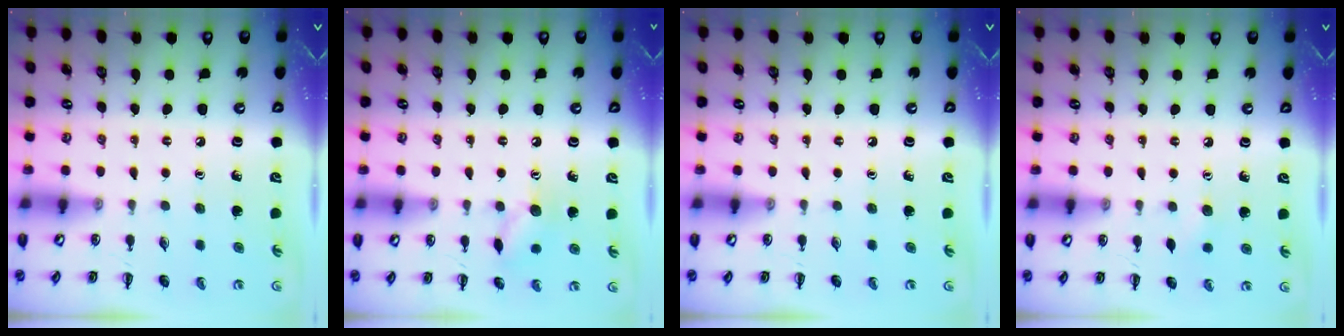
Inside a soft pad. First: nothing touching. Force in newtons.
{"total": 7.9, "press": 7.9, "slide": 1.0}
{"total": 0.0}
{"total": 3.5, "press": 3.4, "slide": 1.0}